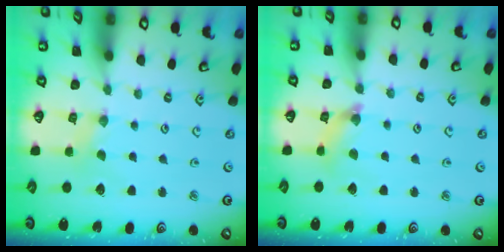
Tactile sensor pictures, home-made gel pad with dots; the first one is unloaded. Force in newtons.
{"total": 4.2, "press": 4.2, "slide": 0.4}